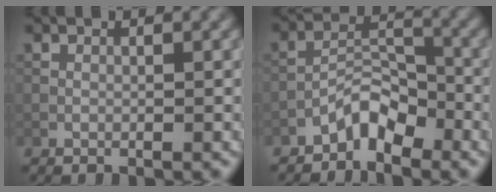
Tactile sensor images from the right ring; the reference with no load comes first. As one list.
[{"total": 3.4, "force": [-2.7, 1.4, 1.6], "torque": [-0.023, 0.018, -0.053]}]